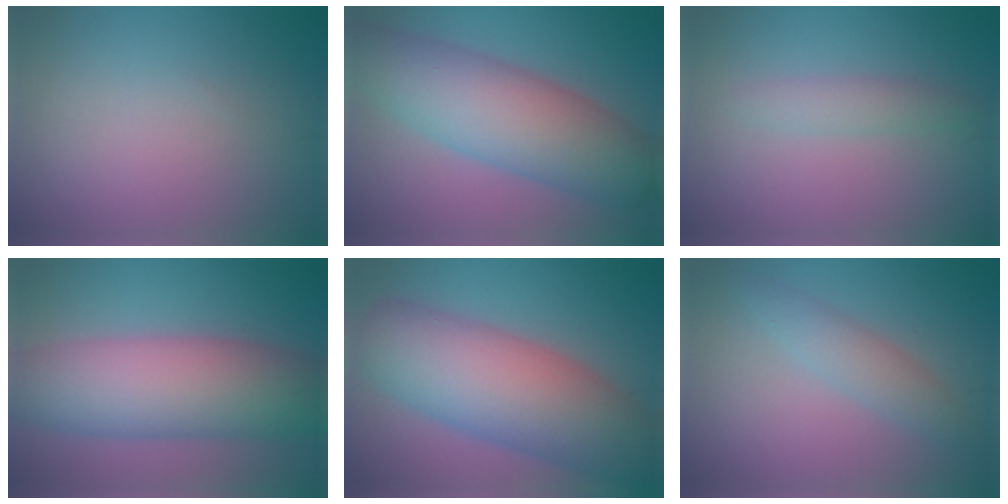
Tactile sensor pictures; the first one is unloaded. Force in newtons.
{"total": 9.8, "press": 9.8, "slide": 0.2}
{"total": 1.8, "press": 1.8, "slide": 0.2}
{"total": 10.7, "press": 10.7, "slide": 0.6}
{"total": 12.3, "press": 12.3, "slide": 0.4}
{"total": 2.7, "press": 2.7, "slide": 0.1}